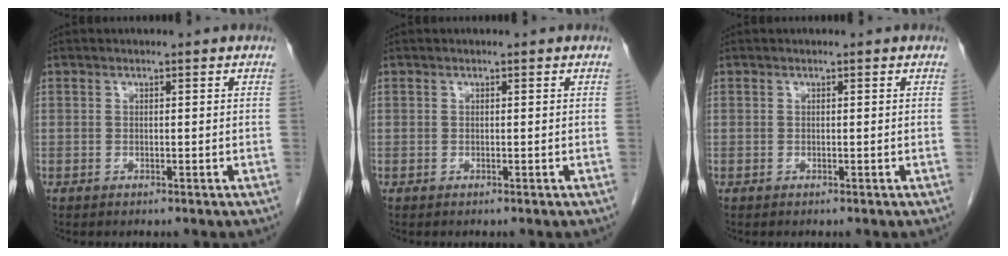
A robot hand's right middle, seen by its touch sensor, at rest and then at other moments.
{"total": 0.0}
{"total": 0.0}